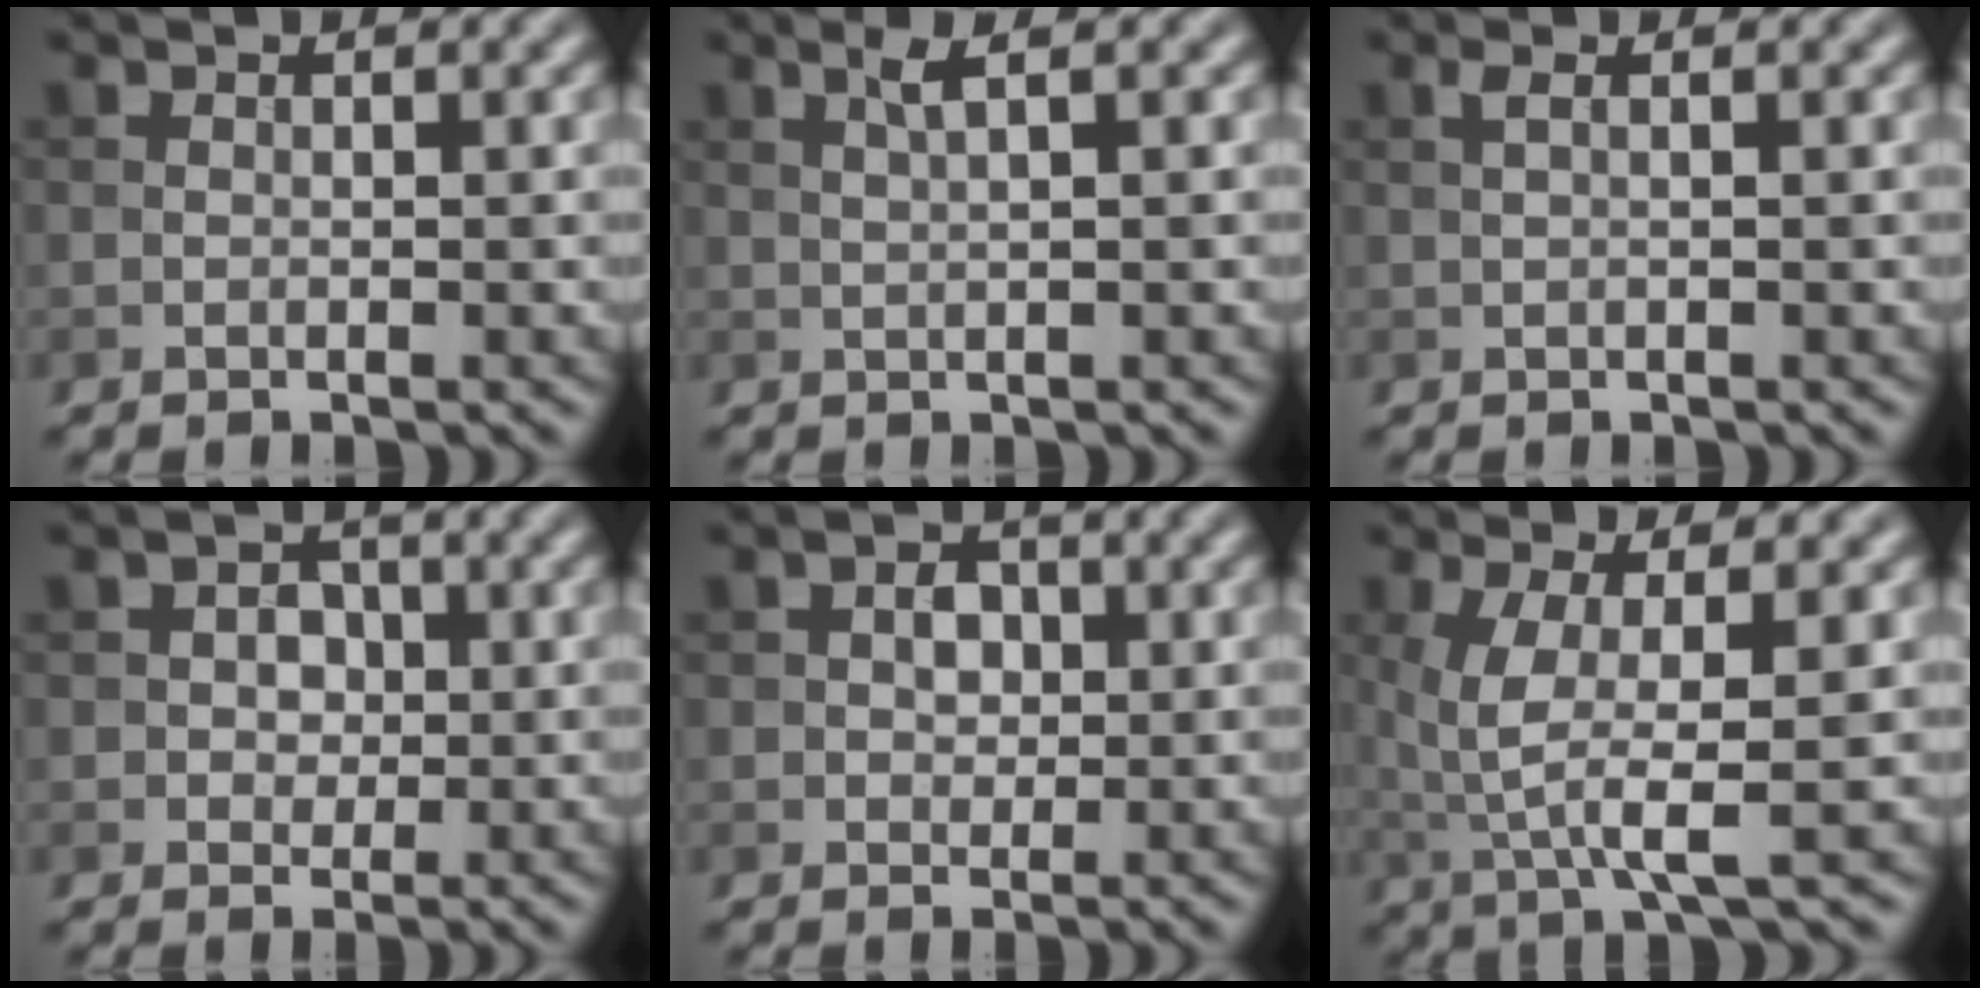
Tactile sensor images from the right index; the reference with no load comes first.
{"total": 1.8, "force": [0.8, 0.3, 1.6], "torque": [-0.031, 0.004, 0.012]}
{"total": 1.1, "force": [0.4, 0.3, 1.0], "torque": [-0.023, 0.006, 0.006]}
{"total": 2.4, "force": [0.0, 2.0, 1.3], "torque": [-0.009, 0.001, -0.008]}
{"total": 2.3, "force": [0.2, 1.8, 1.4], "torque": [-0.019, 0.003, 0.000]}
{"total": 4.7, "force": [0.5, 1.0, 4.6], "torque": [-0.101, -0.003, 0.012]}